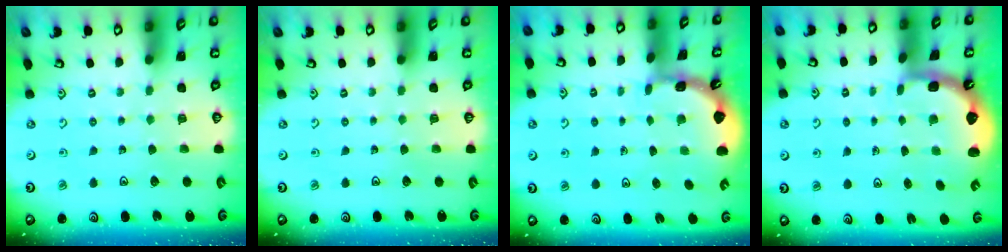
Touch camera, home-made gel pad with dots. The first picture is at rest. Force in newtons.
{"total": 0.0}
{"total": 1.8, "press": 1.8, "slide": 0.1}
{"total": 2.5, "press": 1.9, "slide": 1.6}